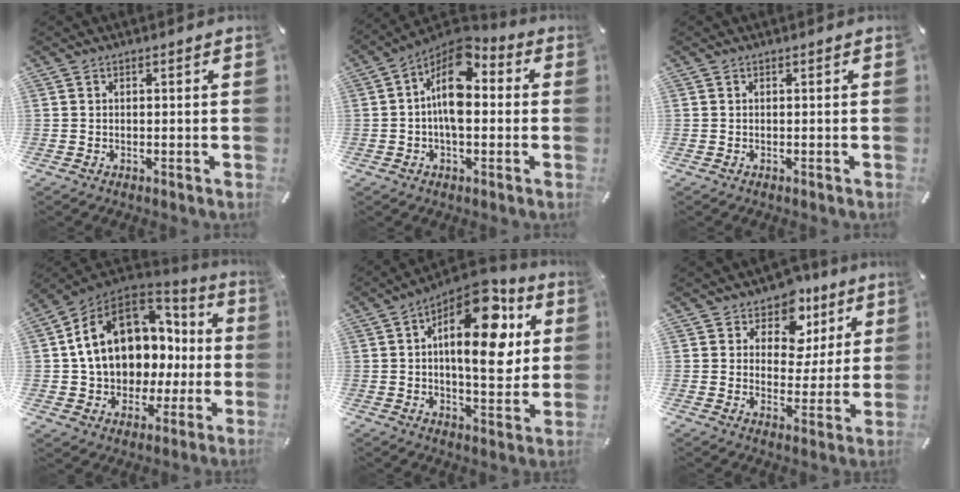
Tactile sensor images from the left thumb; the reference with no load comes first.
{"total": 13.0, "force": [1.1, 7.5, 10.5], "torque": [-0.191, -0.020, 0.020]}
{"total": 0.0}
{"total": 15.9, "force": [4.7, 12.0, 9.3], "torque": [-0.173, -0.028, 0.087]}
{"total": 19.6, "force": [7.5, 9.3, 15.5], "torque": [-0.227, -0.043, 0.117]}
{"total": 9.7, "force": [6.1, 6.9, 2.9], "torque": [-0.042, -0.048, 0.109]}